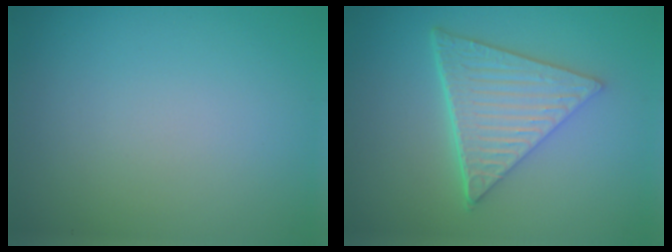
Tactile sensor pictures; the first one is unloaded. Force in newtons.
{"total": 6.3, "press": 4.6, "slide": 4.3}